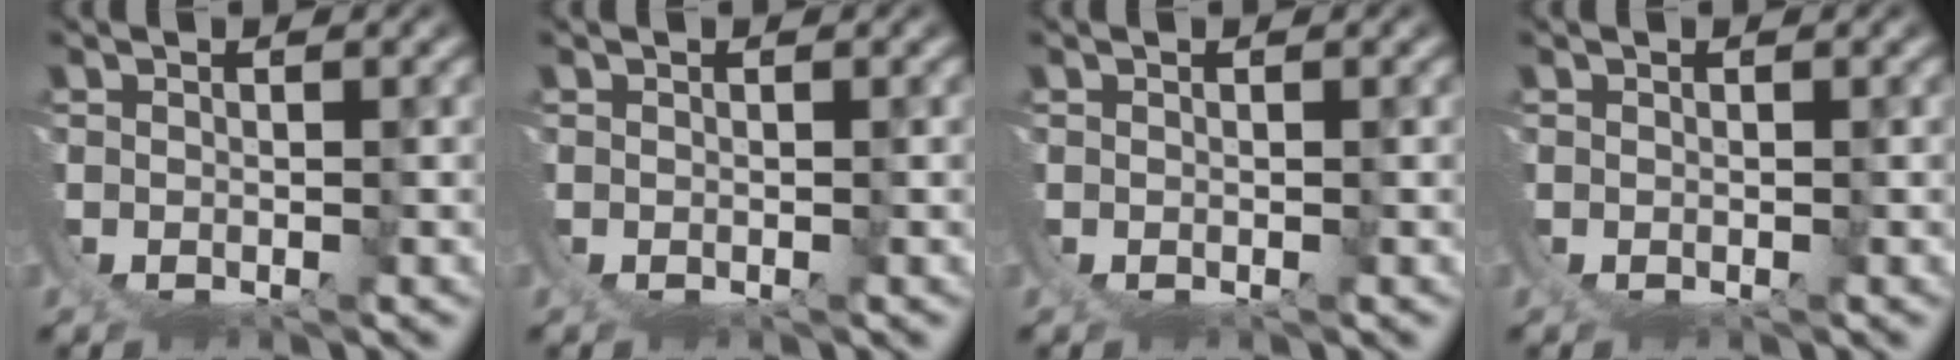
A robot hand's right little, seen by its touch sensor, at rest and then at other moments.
{"total": 0.0}
{"total": 0.0}
{"total": 0.0}